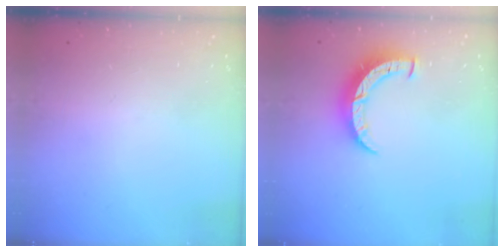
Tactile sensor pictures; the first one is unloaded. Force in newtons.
{"total": 8.2, "press": 8.1, "slide": 1.0}